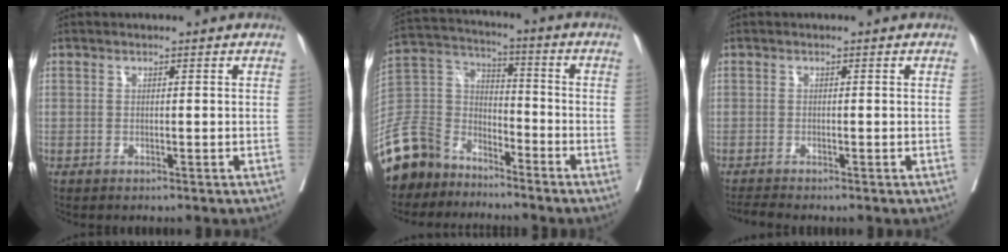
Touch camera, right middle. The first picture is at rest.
{"total": 12.0, "force": [-10.0, 6.0, 2.4], "torque": [-0.073, 0.025, -0.198]}
{"total": 1.5, "force": [-1.4, -0.6, 0.2], "torque": [-0.011, -0.010, -0.029]}